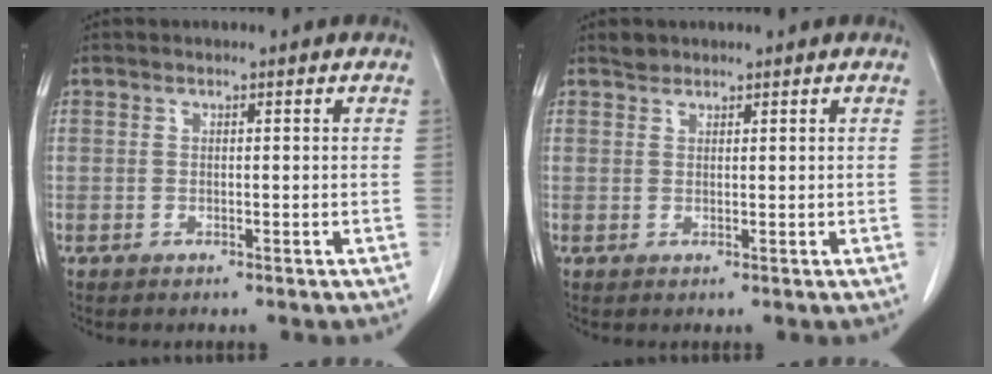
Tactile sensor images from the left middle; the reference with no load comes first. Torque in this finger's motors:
{"motor_torque": [0.31, -0.32, -0.08, 0.01]}